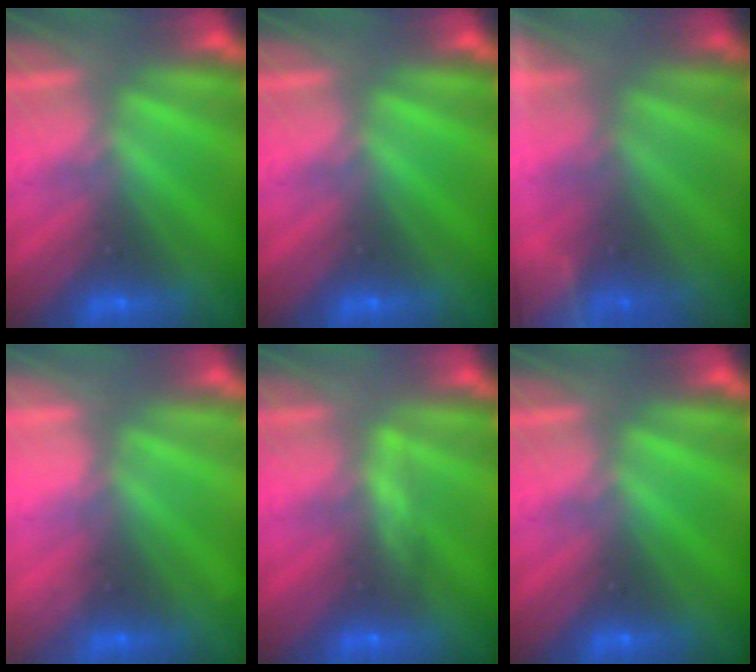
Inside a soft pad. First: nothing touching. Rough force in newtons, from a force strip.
{"total": 0.0}
{"total": 8.1}
{"total": 2.3}
{"total": 3.3}
{"total": 0.0}